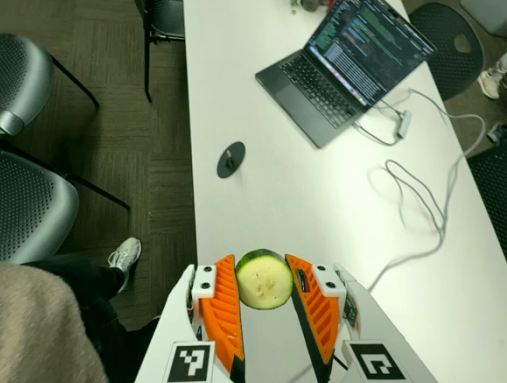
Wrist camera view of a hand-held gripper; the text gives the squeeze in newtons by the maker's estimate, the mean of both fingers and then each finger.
{"total": 9.7, "left": 9.4, "right": 10.1}